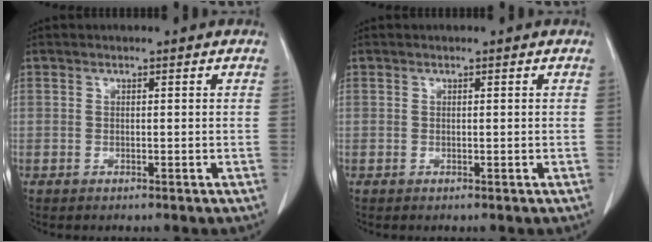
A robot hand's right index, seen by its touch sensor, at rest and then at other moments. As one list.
[{"total": 0.0}]